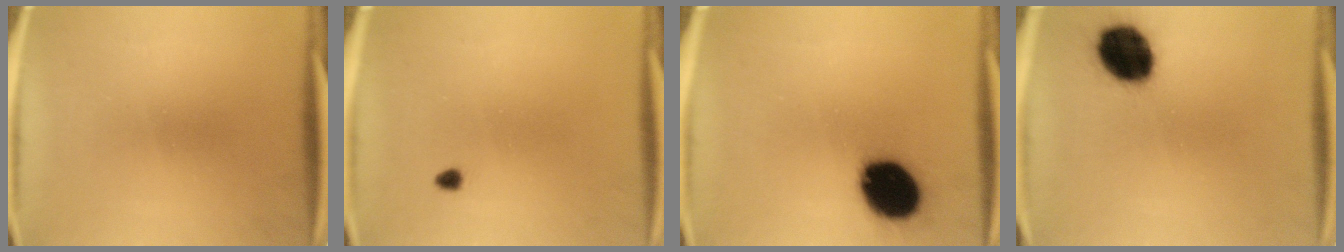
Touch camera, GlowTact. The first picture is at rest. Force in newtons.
{"total": 1.0}
{"total": 16.6}
{"total": 13.4}